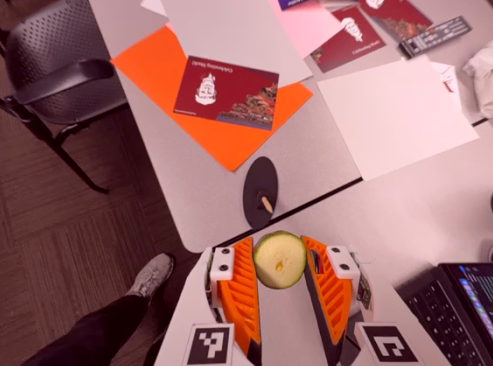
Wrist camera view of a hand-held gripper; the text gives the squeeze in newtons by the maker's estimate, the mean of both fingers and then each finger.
{"total": 11.2, "left": 11.3, "right": 11.1}